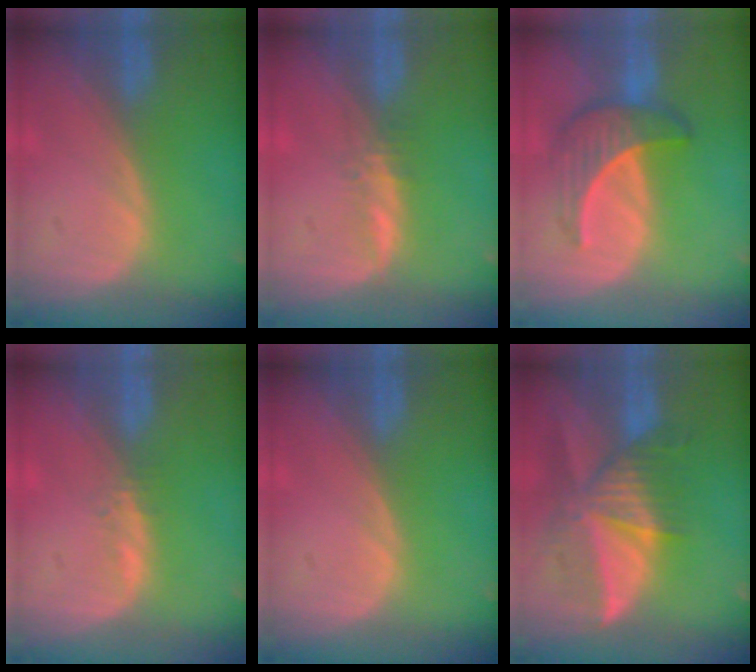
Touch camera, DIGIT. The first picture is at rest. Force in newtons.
{"total": 1.6, "press": 1.5, "slide": 0.5}
{"total": 6.7, "press": 6.4, "slide": 2.0}
{"total": 1.1, "press": 1.0, "slide": 0.5}
{"total": 0.0}
{"total": 9.6, "press": 8.4, "slide": 4.5}